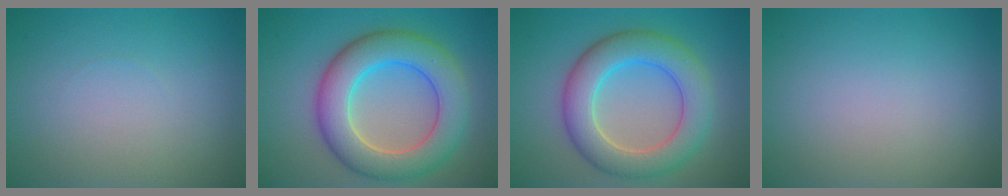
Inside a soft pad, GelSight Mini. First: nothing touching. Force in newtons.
{"total": 8.4, "press": 8.4, "slide": 0.6}
{"total": 7.2, "press": 7.1, "slide": 0.6}
{"total": 0.0}